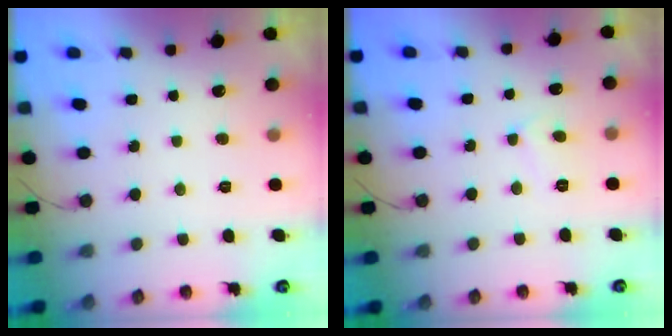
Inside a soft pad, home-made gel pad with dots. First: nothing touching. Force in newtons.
{"total": 5.0, "press": 4.9, "slide": 0.6}